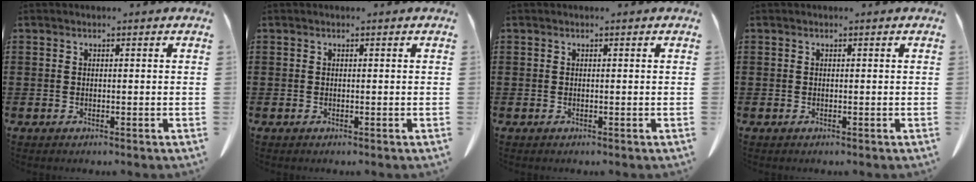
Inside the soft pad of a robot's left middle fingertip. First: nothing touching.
{"total": 0.0}
{"total": 0.0}
{"total": 0.0}